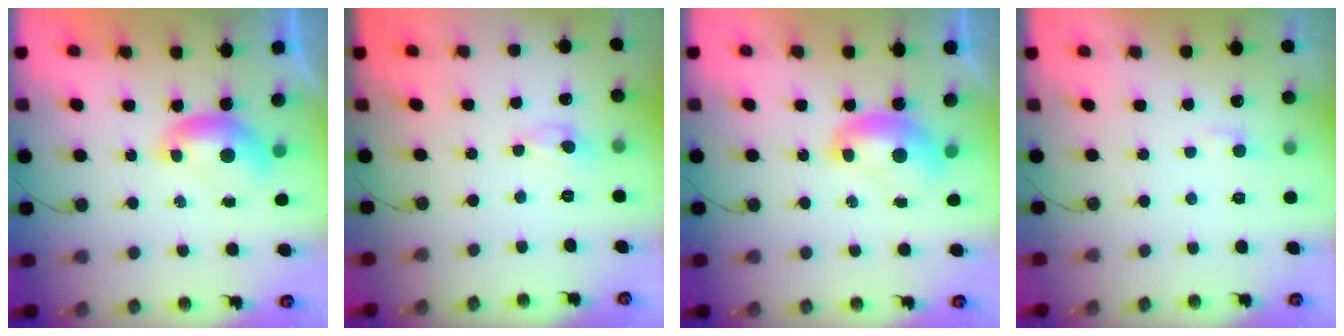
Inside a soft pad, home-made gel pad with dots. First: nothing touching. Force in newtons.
{"total": 0.0}
{"total": 2.2, "press": 2.1, "slide": 0.3}
{"total": 2.2, "press": 2.2, "slide": 0.4}